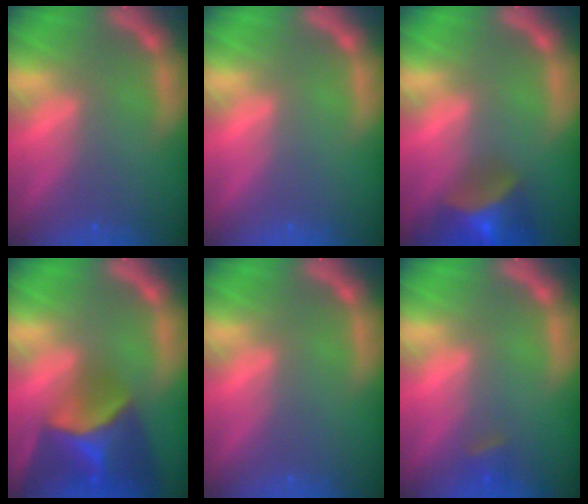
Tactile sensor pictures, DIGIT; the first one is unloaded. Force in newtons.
{"total": 0.0}
{"total": 7.0}
{"total": 9.4}
{"total": 0.0}
{"total": 1.4}